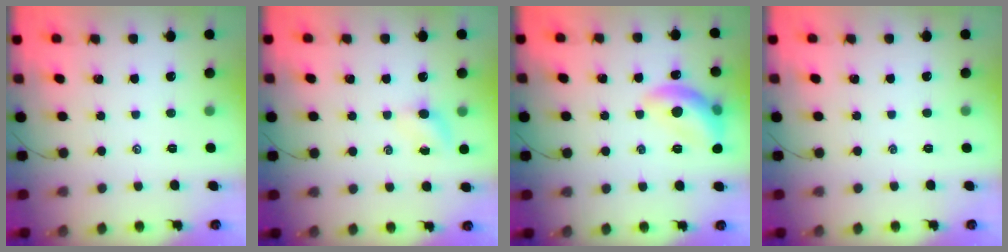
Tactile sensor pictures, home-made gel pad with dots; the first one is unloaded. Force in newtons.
{"total": 4.1, "press": 3.9, "slide": 1.2}
{"total": 11.7, "press": 11.6, "slide": 1.0}
{"total": 0.0}